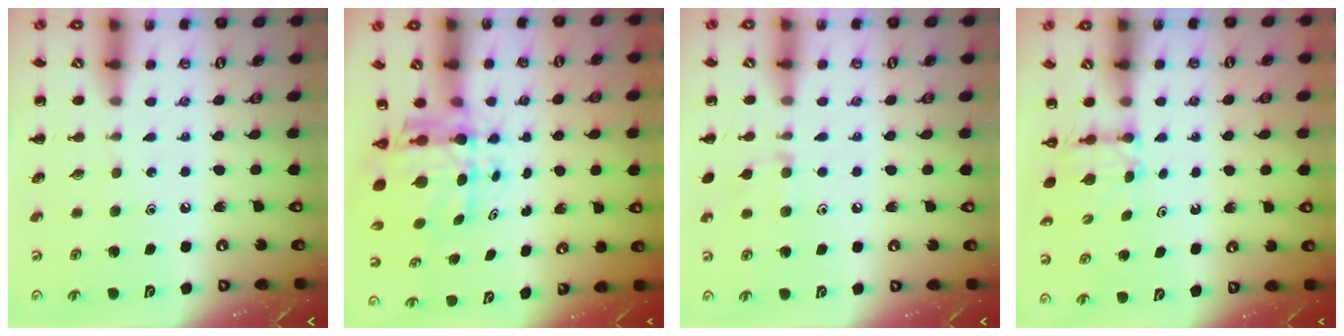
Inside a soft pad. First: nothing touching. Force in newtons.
{"total": 7.8, "press": 7.3, "slide": 2.7}
{"total": 7.1, "press": 6.8, "slide": 2.1}
{"total": 2.8, "press": 2.6, "slide": 1.1}